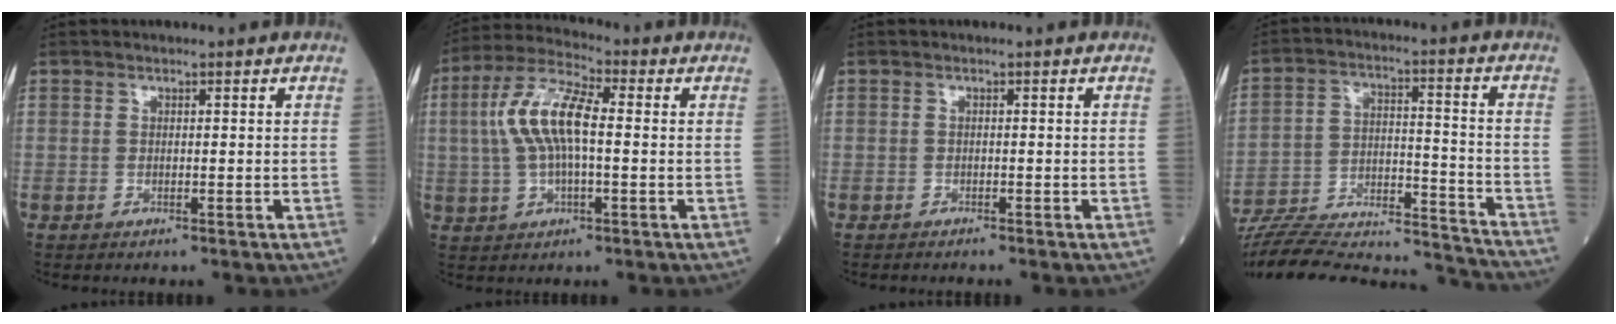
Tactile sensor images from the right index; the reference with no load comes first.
{"total": 10.0, "force": [0.7, 3.1, 9.5], "torque": [-0.205, 0.021, 0.009]}
{"total": 0.7, "force": [-0.7, -0.1, 0.0], "torque": [-0.003, -0.002, -0.013]}
{"total": 22.8, "force": [-21.6, 2.9, 6.7], "torque": [-0.119, 0.008, -0.329]}